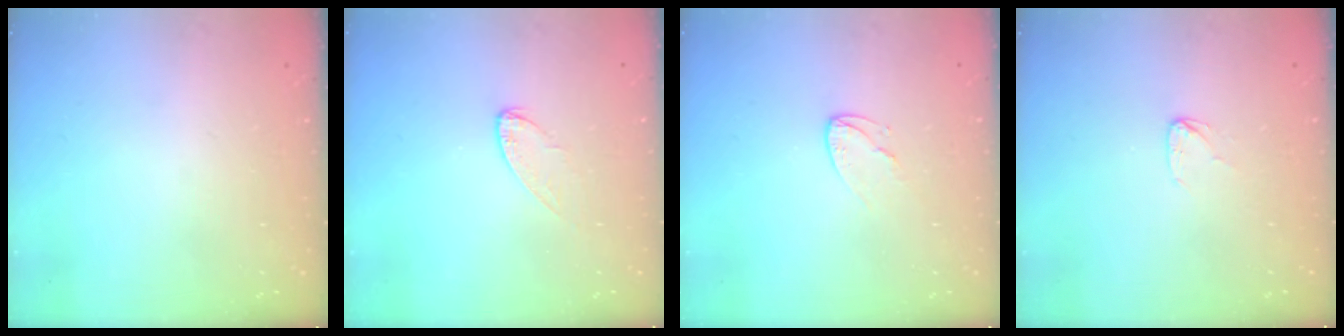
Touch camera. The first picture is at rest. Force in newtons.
{"total": 5.3, "press": 5.2, "slide": 0.4}
{"total": 4.3, "press": 4.3, "slide": 0.4}
{"total": 3.5, "press": 3.5, "slide": 0.2}